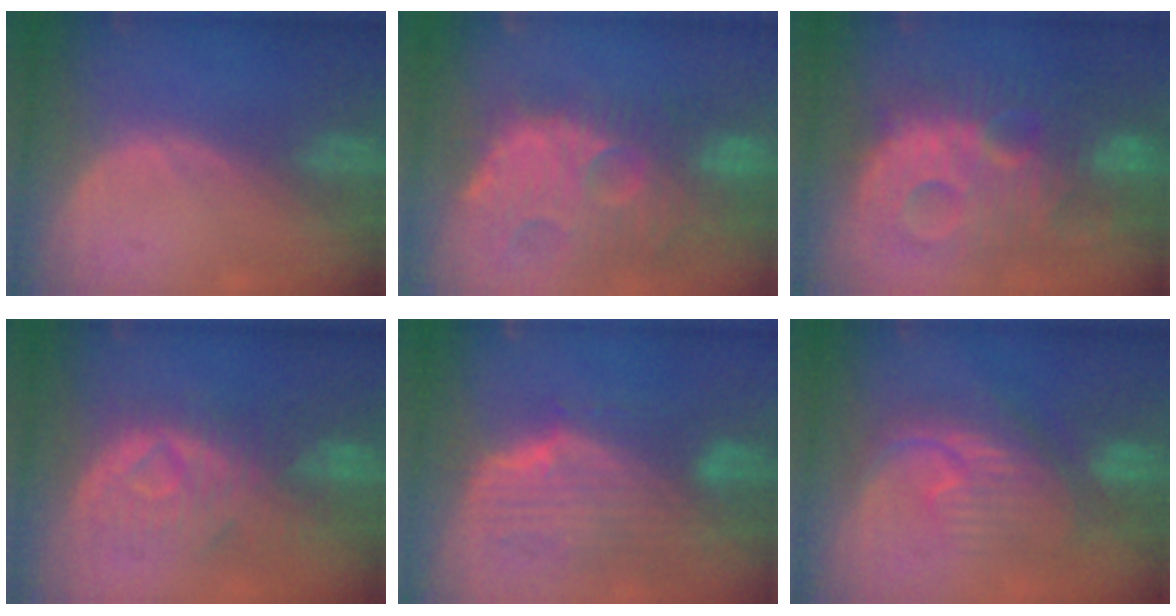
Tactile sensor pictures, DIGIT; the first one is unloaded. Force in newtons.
{"total": 13.7, "press": 12.3, "slide": 5.9}
{"total": 13.7, "press": 13.7, "slide": 1.1}
{"total": 9.4, "press": 9.0, "slide": 2.4}
{"total": 10.1, "press": 8.9, "slide": 4.6}
{"total": 8.3, "press": 8.3, "slide": 0.2}